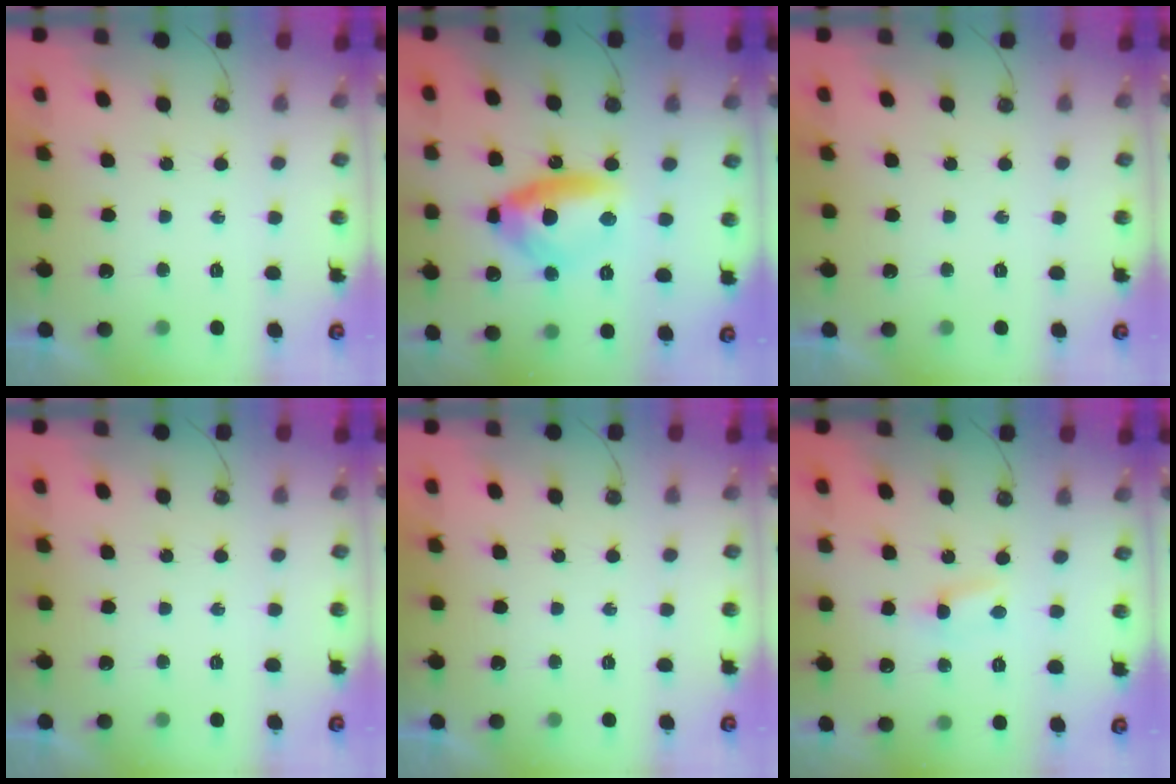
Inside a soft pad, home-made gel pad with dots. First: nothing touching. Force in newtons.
{"total": 13.7, "press": 13.6, "slide": 1.9}
{"total": 0.0}
{"total": 0.0}
{"total": 0.0}
{"total": 2.5, "press": 2.5, "slide": 0.4}